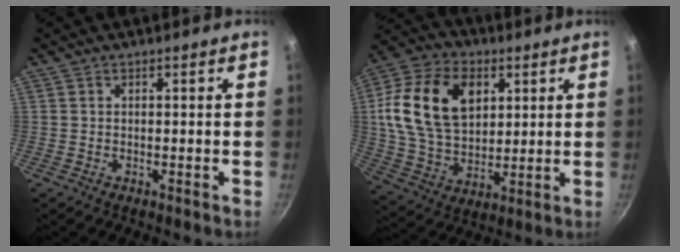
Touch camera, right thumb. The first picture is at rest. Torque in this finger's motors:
{"motor_torque": [1.86, 1.90, 0.37, -0.01, 0.55]}